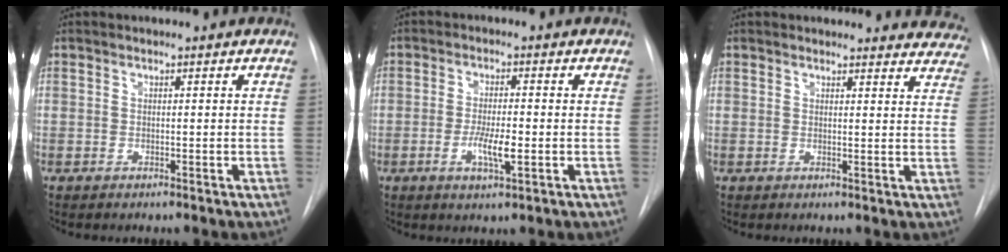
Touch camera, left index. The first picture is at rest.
{"total": 4.9, "force": [-2.0, 0.8, 4.4], "torque": [-0.082, -0.010, -0.031]}
{"total": 13.3, "force": [12.7, 3.4, 1.3], "torque": [0.022, -0.056, 0.107]}